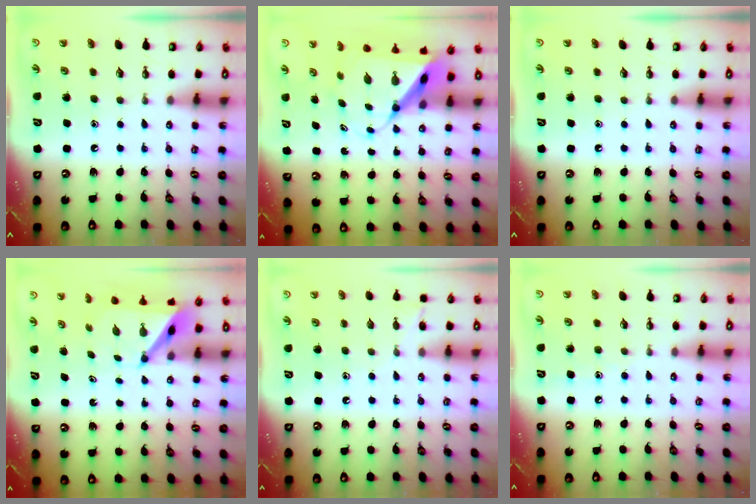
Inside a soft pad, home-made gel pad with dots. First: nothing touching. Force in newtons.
{"total": 8.7, "press": 8.7, "slide": 0.8}
{"total": 0.0}
{"total": 4.7, "press": 4.7, "slide": 0.5}
{"total": 5.4, "press": 5.4, "slide": 0.6}
{"total": 5.4, "press": 5.4, "slide": 0.6}